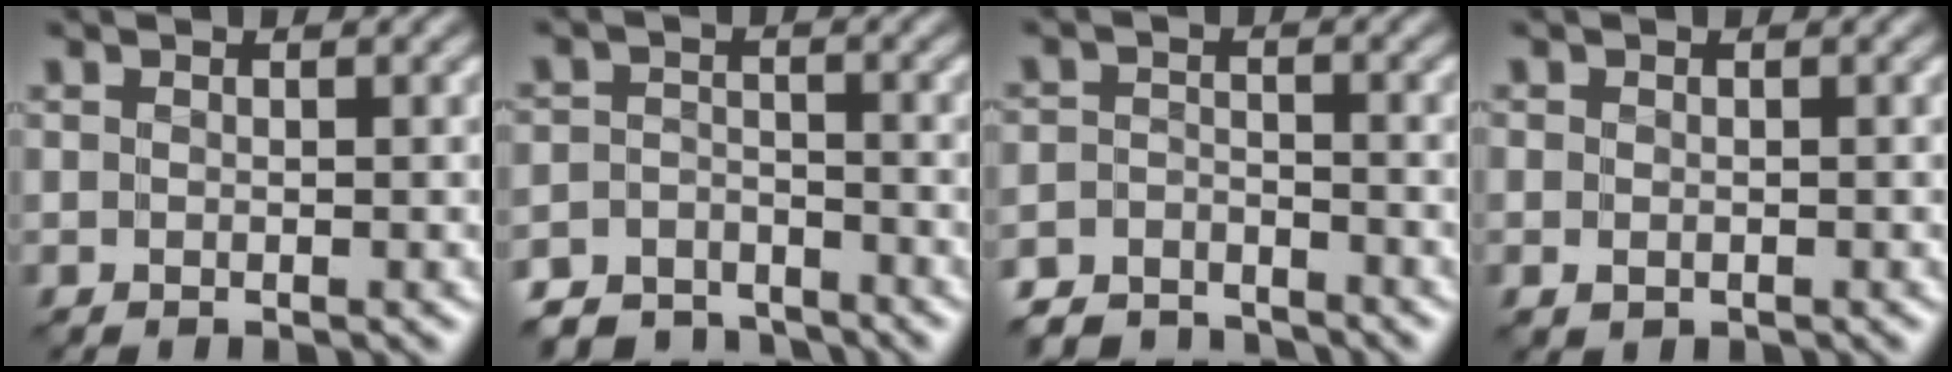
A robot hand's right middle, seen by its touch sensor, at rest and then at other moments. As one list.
[{"total": 5.0, "force": [-4.7, 1.7, 0.4], "torque": [-0.003, -0.008, -0.087]}, {"total": 4.6, "force": [-4.4, 1.3, 0.4], "torque": [-0.004, -0.007, -0.088]}, {"total": 0.6, "force": [-0.3, 0.5, 0.2], "torque": [-0.004, -0.003, -0.006]}]